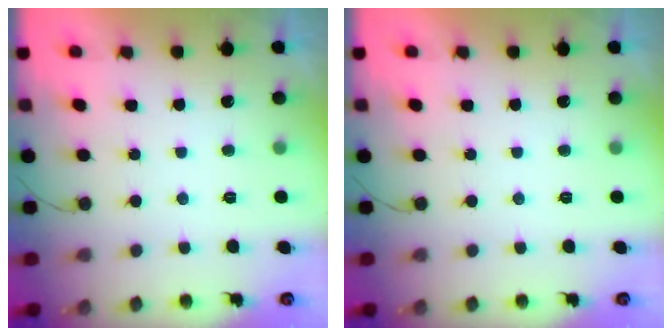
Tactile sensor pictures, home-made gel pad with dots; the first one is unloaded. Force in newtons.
{"total": 0.0}